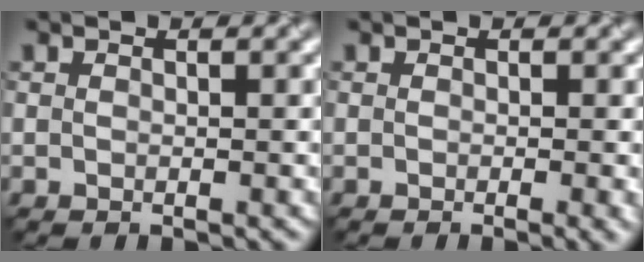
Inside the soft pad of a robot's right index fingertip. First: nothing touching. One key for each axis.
{"total": 1.6, "fx": -0.4, "fy": 0.4, "fz": 1.5, "tx": -0.016, "ty": -0.006, "tz": -0.009}